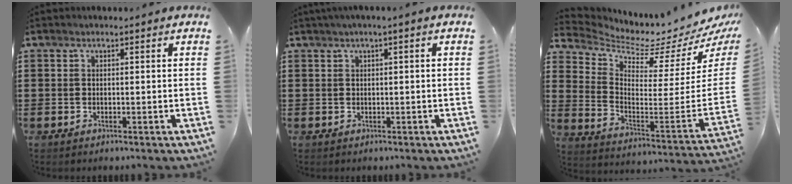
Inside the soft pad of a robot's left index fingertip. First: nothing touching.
{"total": 1.0, "force": [-0.1, 0.2, 1.0], "torque": [-0.016, -0.003, -0.003]}
{"total": 3.1, "force": [2.8, 0.7, 1.2], "torque": [-0.035, -0.061, 0.035]}